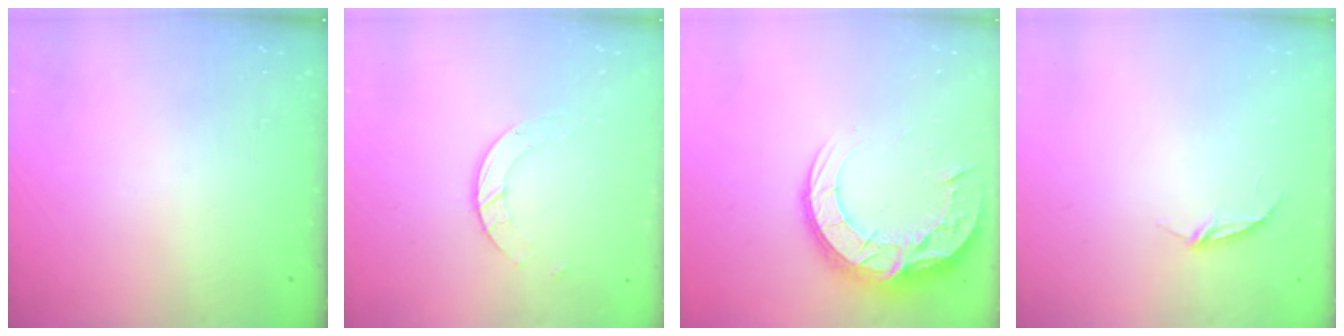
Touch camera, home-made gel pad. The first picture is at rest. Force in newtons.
{"total": 3.6, "press": 3.6, "slide": 0.2}
{"total": 17.9, "press": 17.8, "slide": 1.3}
{"total": 3.3, "press": 3.3, "slide": 0.3}